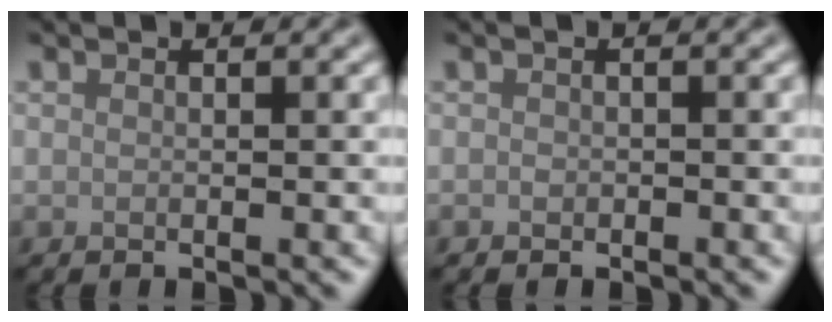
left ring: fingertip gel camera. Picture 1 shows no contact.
{"total": 0.5, "force": [-0.3, 0.4, 0.0], "torque": [0.002, -0.004, -0.006]}